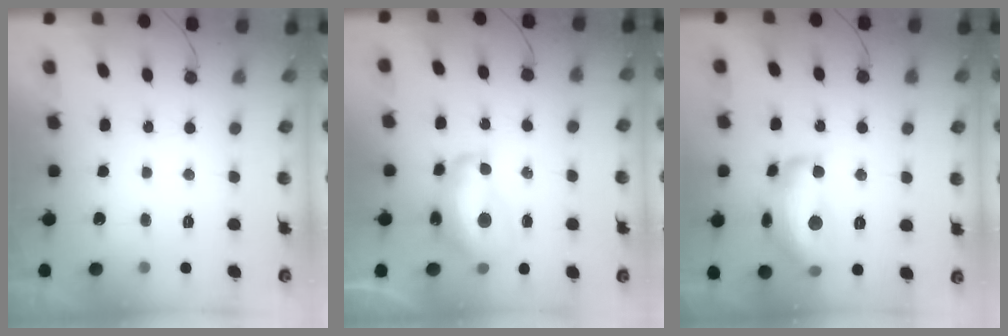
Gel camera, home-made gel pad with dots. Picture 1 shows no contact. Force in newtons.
{"total": 13.4, "press": 13.4, "slide": 0.9}
{"total": 16.6, "press": 16.6, "slide": 1.0}